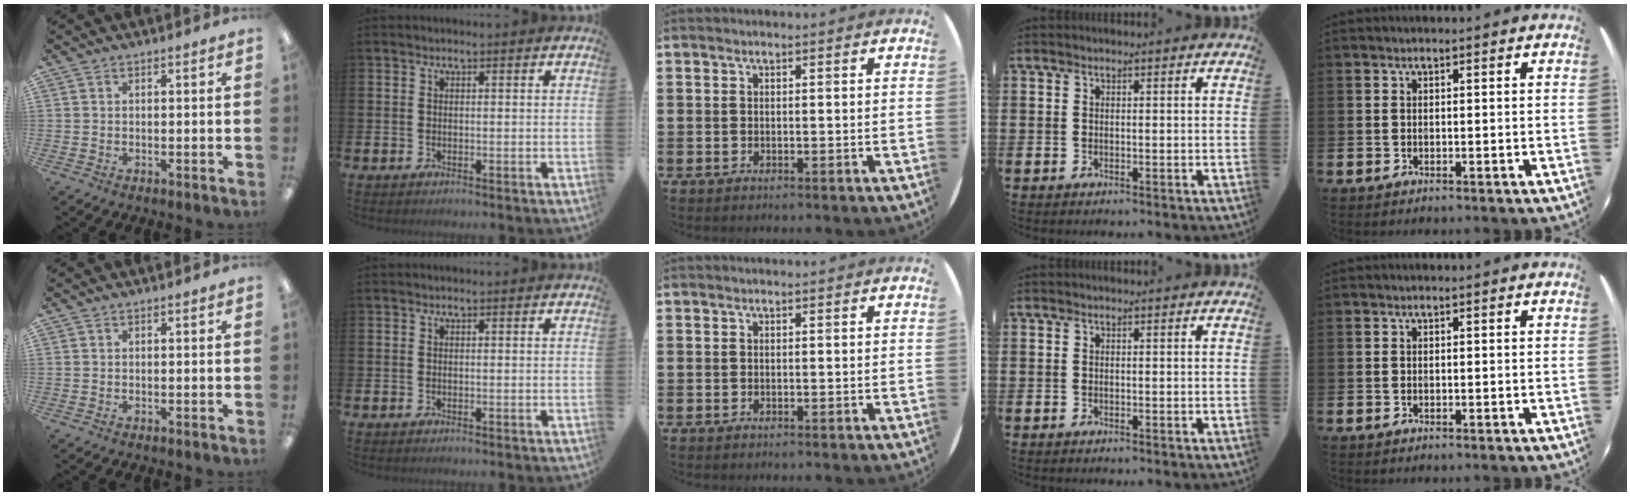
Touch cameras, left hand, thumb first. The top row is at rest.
{}